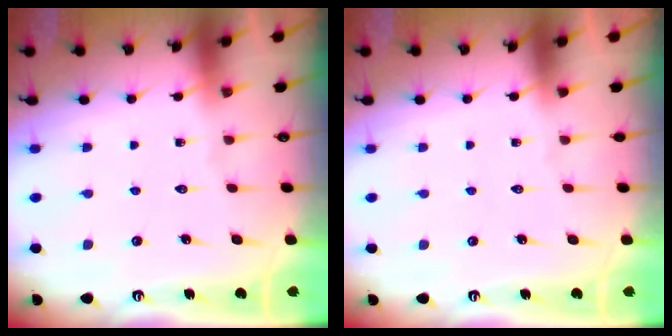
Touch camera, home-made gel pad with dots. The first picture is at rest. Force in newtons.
{"total": 0.0}